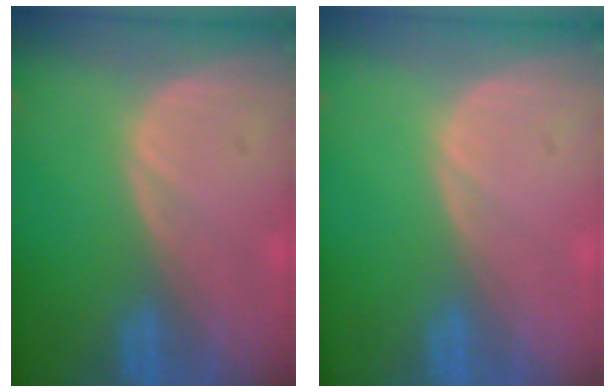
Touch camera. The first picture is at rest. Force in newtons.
{"total": 0.0}